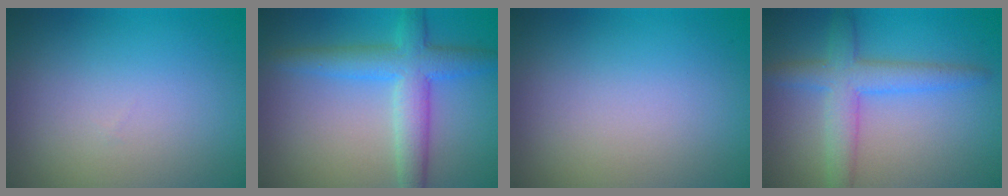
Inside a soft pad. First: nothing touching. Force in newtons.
{"total": 5.3, "press": 5.3, "slide": 0.2}
{"total": 0.0}
{"total": 4.4, "press": 4.4, "slide": 0.2}